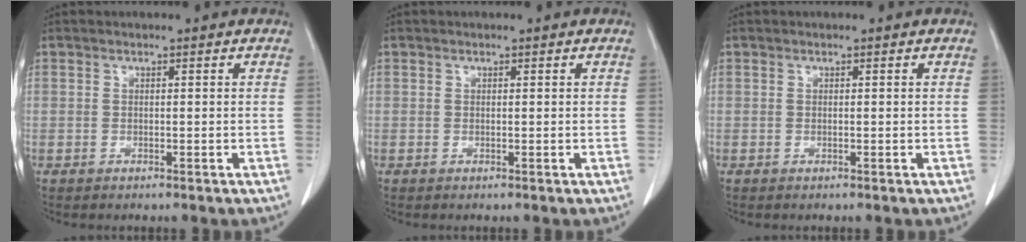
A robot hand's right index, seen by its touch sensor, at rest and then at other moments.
{"total": 0.0}
{"total": 0.0}